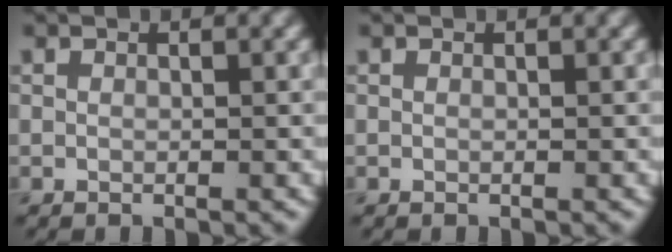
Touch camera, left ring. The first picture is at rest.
{"total": 0.0}